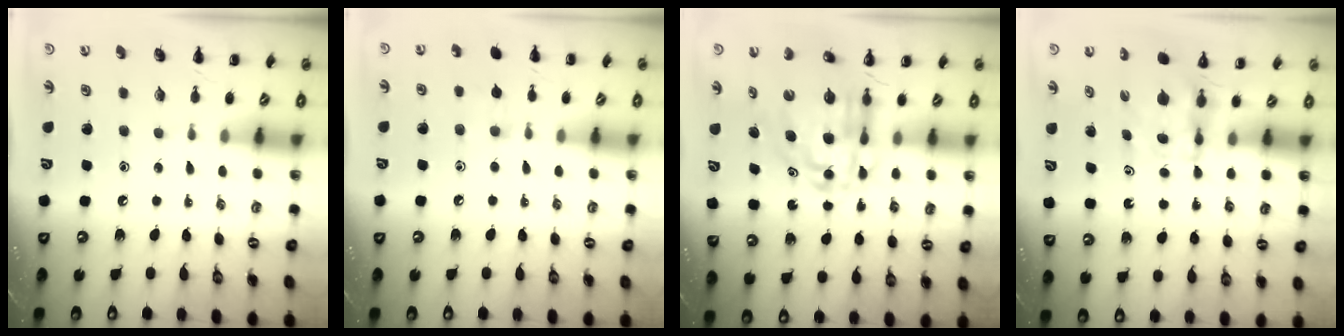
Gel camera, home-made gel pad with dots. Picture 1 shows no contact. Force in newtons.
{"total": 5.6, "press": 5.1, "slide": 2.2}
{"total": 11.3, "press": 10.9, "slide": 2.7}
{"total": 3.9, "press": 3.9, "slide": 0.3}